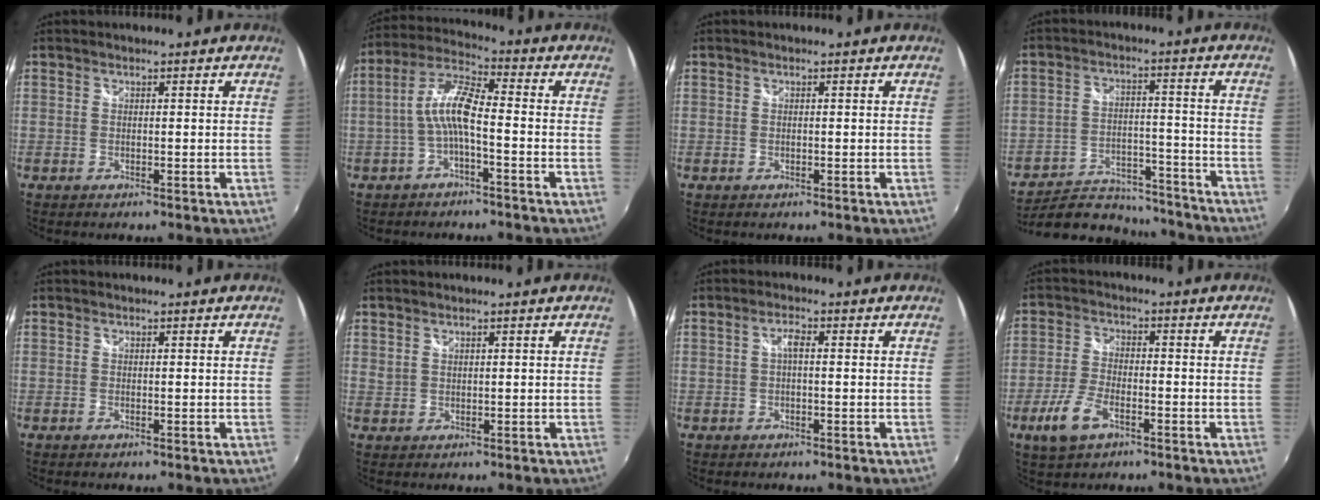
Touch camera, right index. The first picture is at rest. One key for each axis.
{"total": 7.7, "fx": -2.0, "fy": 1.8, "fz": 7.2, "tx": -0.164, "ty": 0.017, "tz": -0.037}
{"total": 0.0}
{"total": 18.7, "fx": -16.4, "fy": 7.1, "fz": 5.6, "tx": -0.125, "ty": 0.017, "tz": -0.222}
{"total": 0.0}
{"total": 1.1, "fx": 0.9, "fy": 0.5, "fz": 0.3, "tx": -0.003, "ty": 0.000, "tz": 0.017}
{"total": 1.9, "fx": 0.1, "fy": 0.7, "fz": 1.8, "tx": -0.035, "ty": 0.007, "tz": -0.001}
{"total": 7.8, "fx": -4.1, "fy": 3.7, "fz": 5.5, "tx": -0.128, "ty": -0.006, "tz": -0.076}